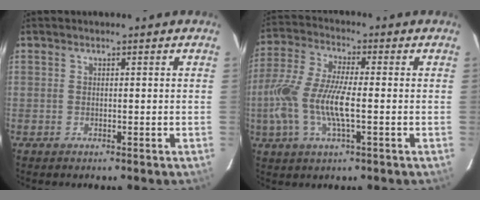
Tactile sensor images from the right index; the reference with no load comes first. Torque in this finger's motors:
{"motor_torque": [0.40, -0.23, 0.84, 0.17]}